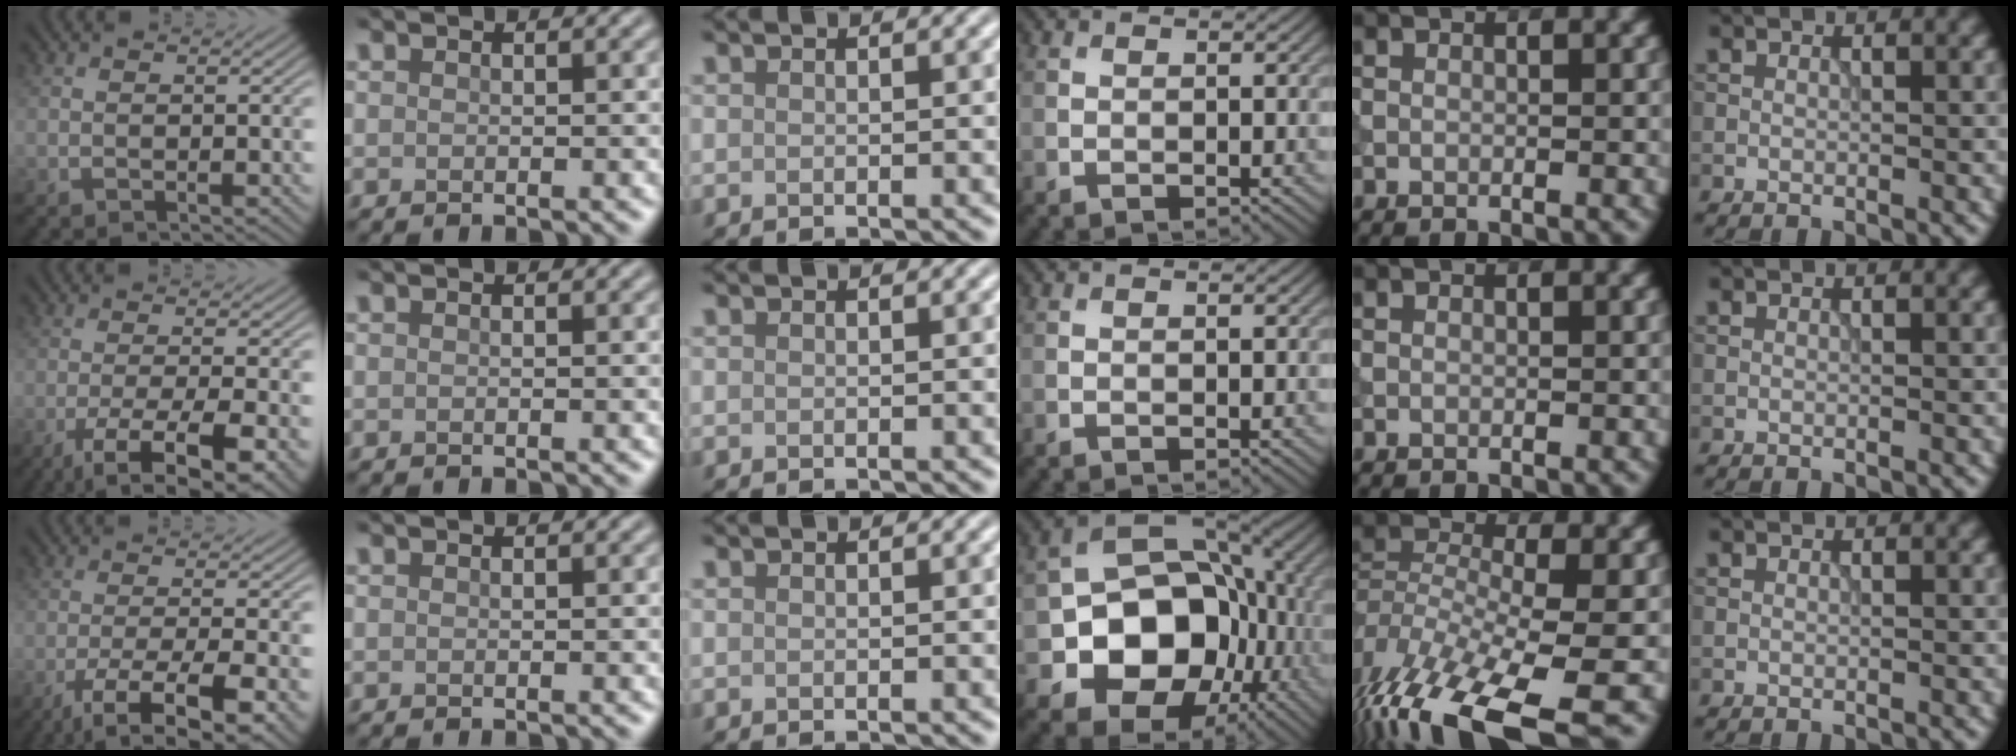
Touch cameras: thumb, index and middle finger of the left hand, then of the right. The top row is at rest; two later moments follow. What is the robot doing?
{"motion": "extract", "object": "tissue"}